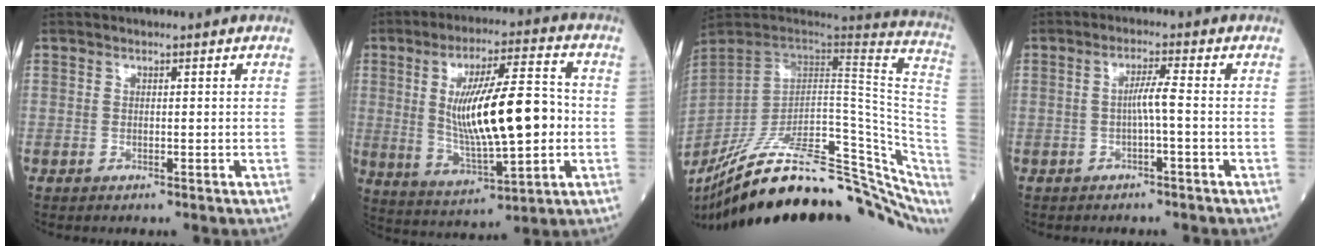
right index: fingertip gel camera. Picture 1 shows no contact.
{"total": 16.6, "force": [0.3, 3.4, 16.2], "torque": [-0.293, 0.002, 0.010]}
{"total": 31.8, "force": [-22.6, 7.8, 21.0], "torque": [-0.241, -0.014, -0.327]}
{"total": 3.0, "force": [-0.6, -0.3, 2.9], "torque": [-0.050, 0.005, -0.010]}